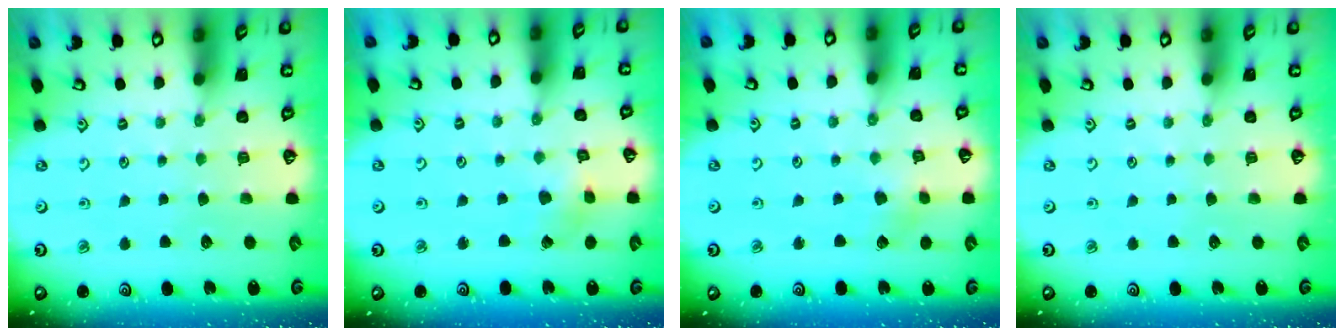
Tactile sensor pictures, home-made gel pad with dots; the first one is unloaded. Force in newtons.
{"total": 2.7, "press": 2.7, "slide": 0.2}
{"total": 2.8, "press": 2.7, "slide": 0.4}
{"total": 0.0}